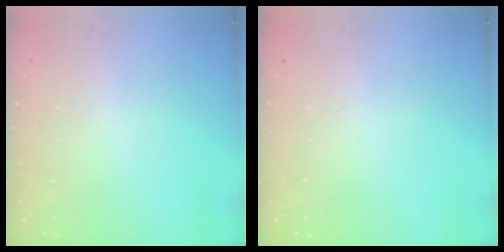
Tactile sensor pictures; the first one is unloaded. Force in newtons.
{"total": 0.0}